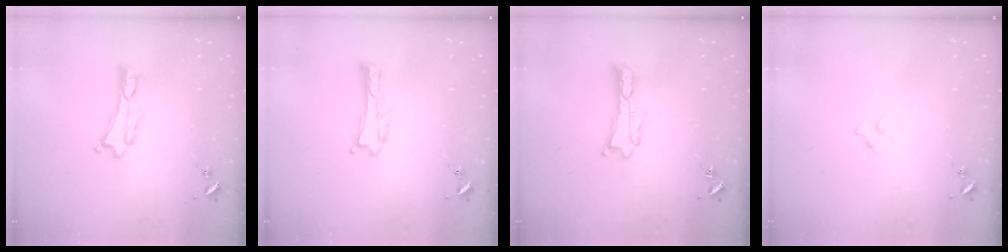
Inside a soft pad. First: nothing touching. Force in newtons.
{"total": 0.0}
{"total": 0.5, "press": 0.5, "slide": 0.2}
{"total": 0.9, "press": 0.9, "slide": 0.2}